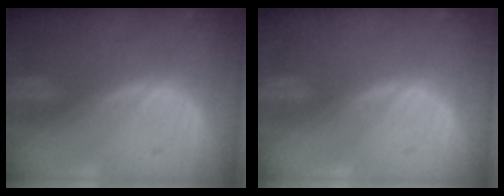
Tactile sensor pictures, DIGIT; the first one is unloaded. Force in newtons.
{"total": 0.0}